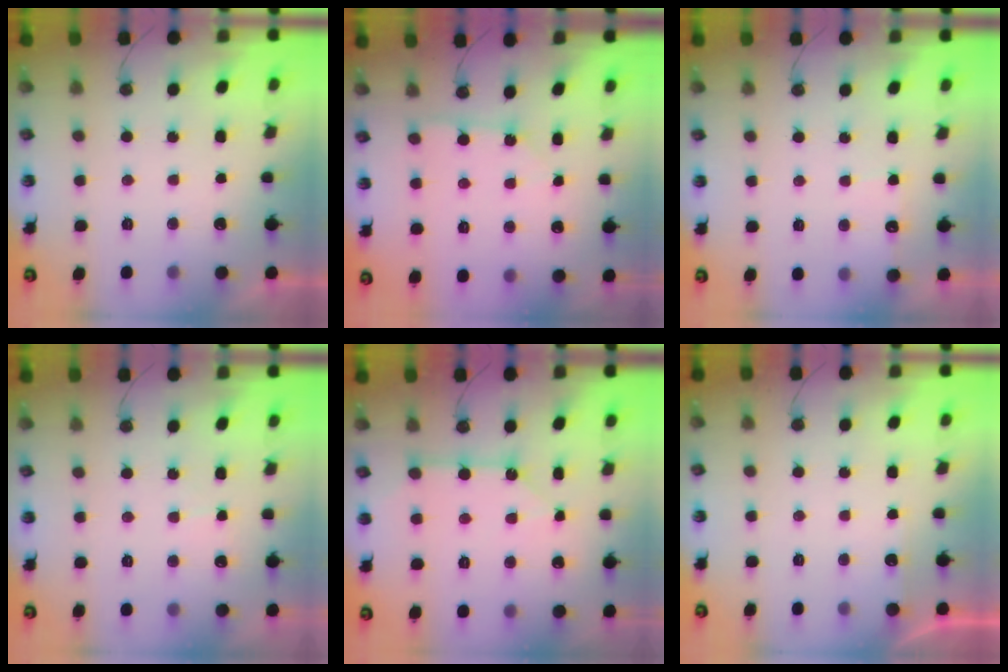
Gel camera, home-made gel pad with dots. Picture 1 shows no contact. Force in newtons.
{"total": 1.8, "press": 1.7, "slide": 0.3}
{"total": 4.9, "press": 4.9, "slide": 0.6}
{"total": 3.8, "press": 3.8, "slide": 0.3}
{"total": 5.2, "press": 5.2, "slide": 0.5}
{"total": 2.7, "press": 2.7, "slide": 0.4}